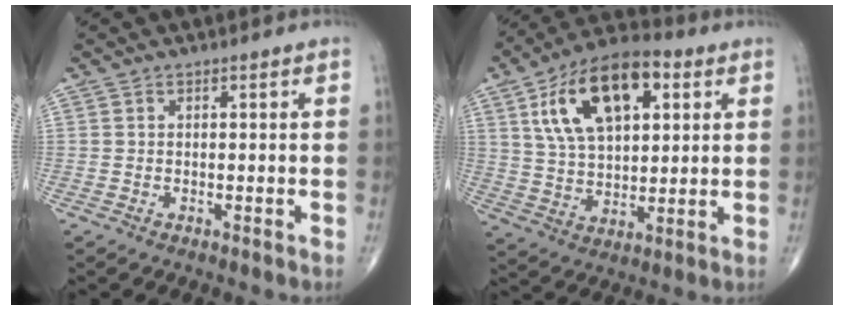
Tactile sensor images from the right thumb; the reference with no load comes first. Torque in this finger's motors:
{"motor_torque": [0.36, 2.49, 1.27, 0.49, 0.50]}